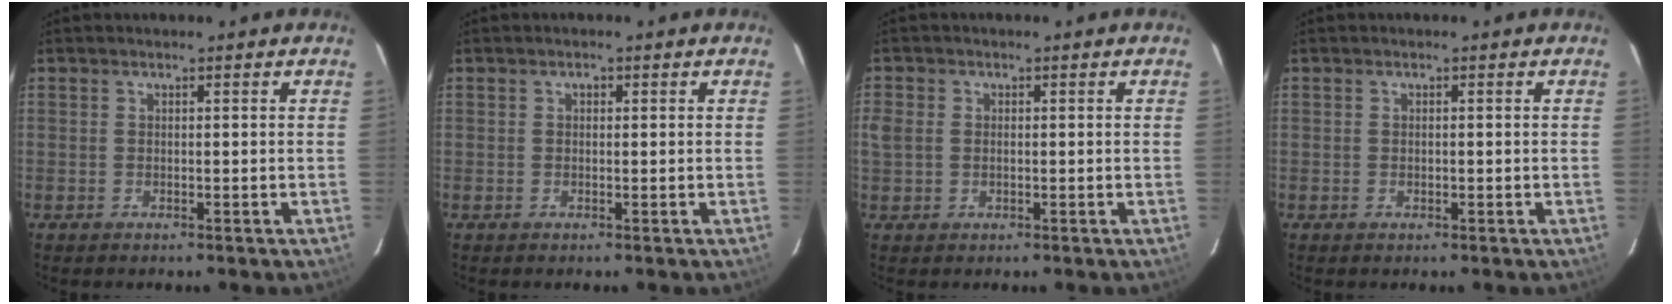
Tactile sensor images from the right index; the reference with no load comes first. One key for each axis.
{"total": 0.7, "fx": 0.1, "fy": 0.6, "fz": 0.3, "tx": -0.003, "ty": 0.004, "tz": 0.001}
{"total": 3.6, "fx": 0.1, "fy": 3.1, "fz": 1.9, "tx": -0.042, "ty": 0.002, "tz": 0.003}
{"total": 0.0}